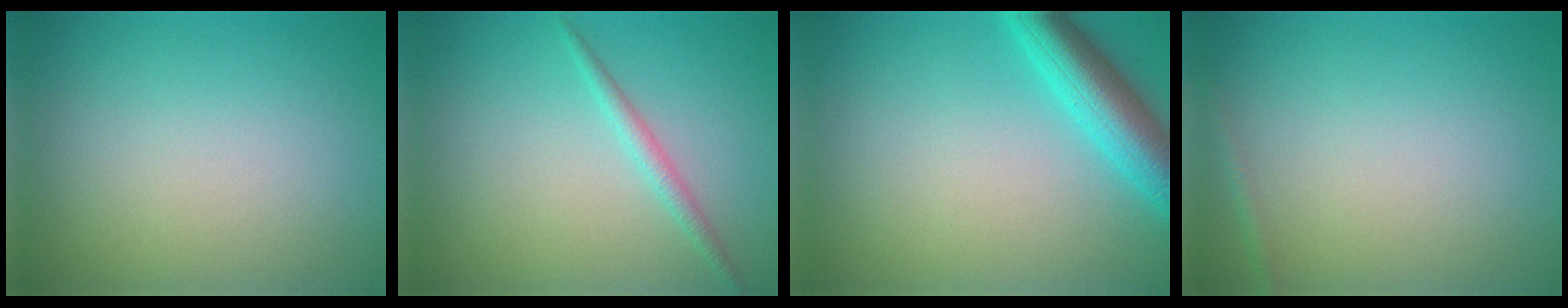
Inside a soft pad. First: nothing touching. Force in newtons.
{"total": 1.5, "press": 1.5, "slide": 0.0}
{"total": 5.3, "press": 5.3, "slide": 0.2}
{"total": 0.7, "press": 0.7, "slide": 0.0}